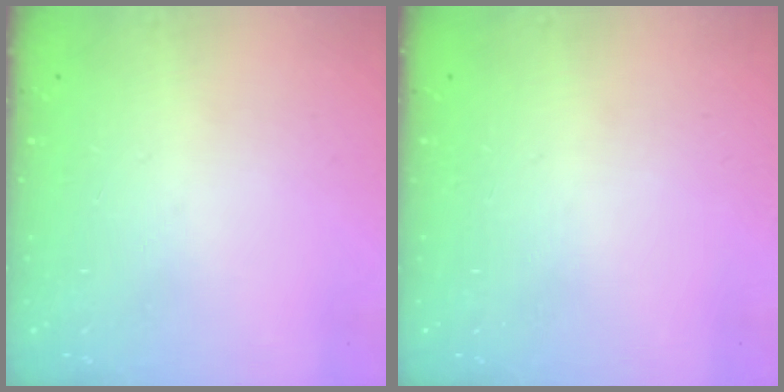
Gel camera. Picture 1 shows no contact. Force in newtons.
{"total": 0.0}